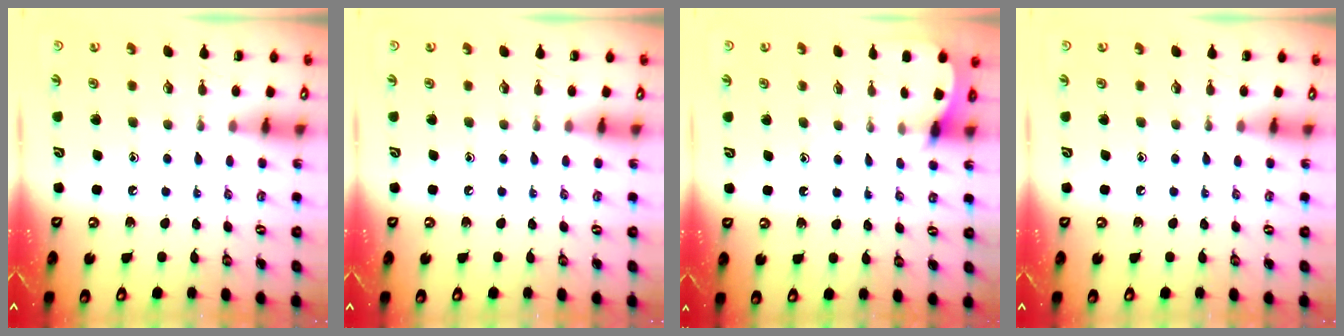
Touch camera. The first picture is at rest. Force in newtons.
{"total": 0.0}
{"total": 4.4, "press": 4.4, "slide": 0.3}
{"total": 0.0}